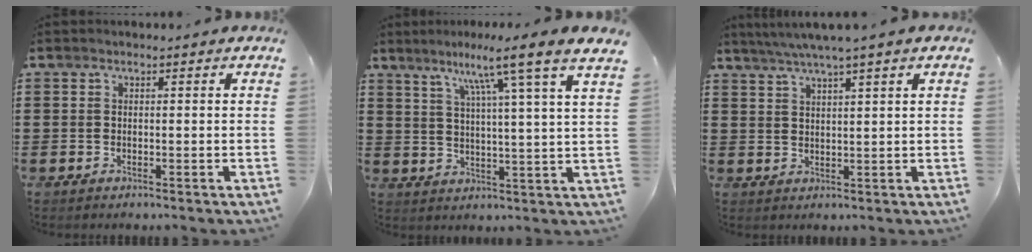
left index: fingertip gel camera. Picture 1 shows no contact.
{"total": 9.0, "force": [6.4, -1.5, 6.2], "torque": [-0.119, -0.037, 0.092]}
{"total": 3.6, "force": [2.7, -0.6, 2.2], "torque": [-0.048, -0.008, 0.048]}